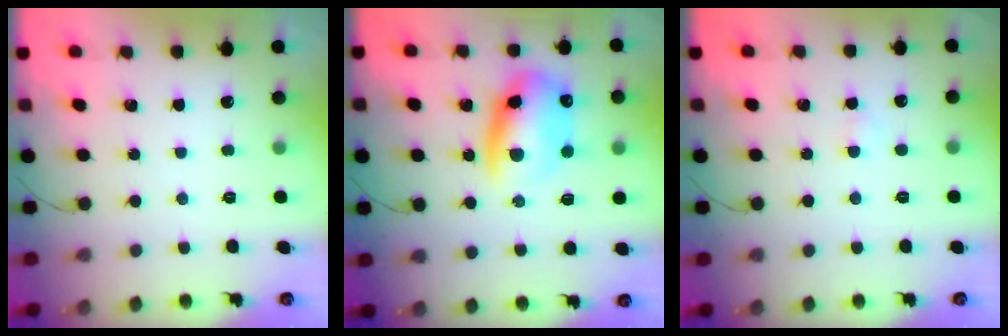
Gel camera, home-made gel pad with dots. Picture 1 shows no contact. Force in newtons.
{"total": 13.6, "press": 13.2, "slide": 3.3}
{"total": 1.3, "press": 1.1, "slide": 0.7}